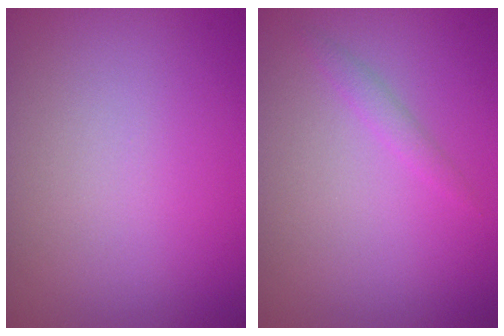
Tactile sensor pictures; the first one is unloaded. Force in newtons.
{"total": 1.0, "press": 1.0, "slide": 0.1}